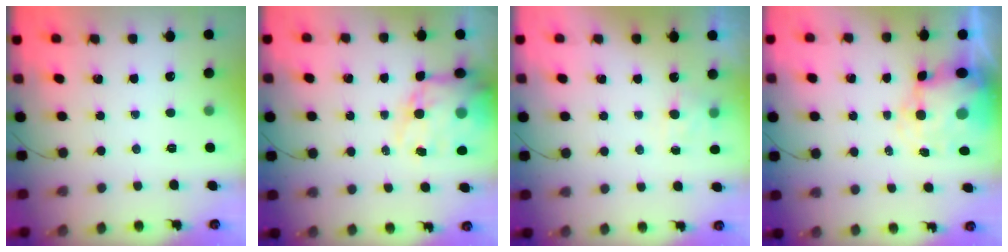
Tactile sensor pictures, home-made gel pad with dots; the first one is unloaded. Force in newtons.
{"total": 15.0, "press": 14.5, "slide": 3.9}
{"total": 5.5, "press": 5.4, "slide": 1.2}
{"total": 7.7, "press": 7.4, "slide": 2.1}